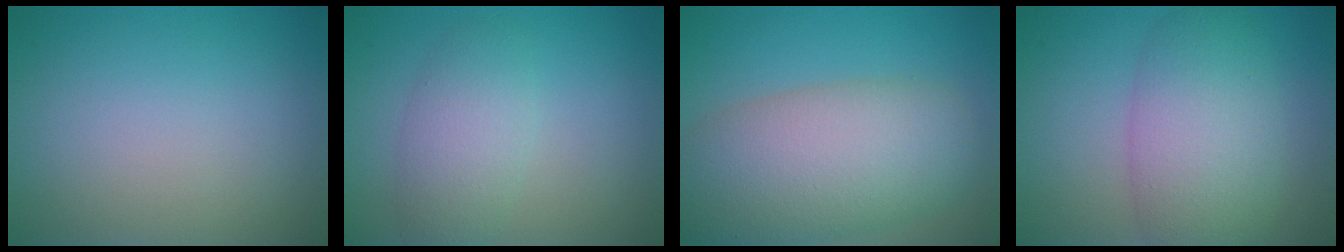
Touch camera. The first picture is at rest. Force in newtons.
{"total": 3.5, "press": 3.5, "slide": 0.2}
{"total": 9.4, "press": 9.4, "slide": 0.6}
{"total": 7.0, "press": 7.0, "slide": 0.5}